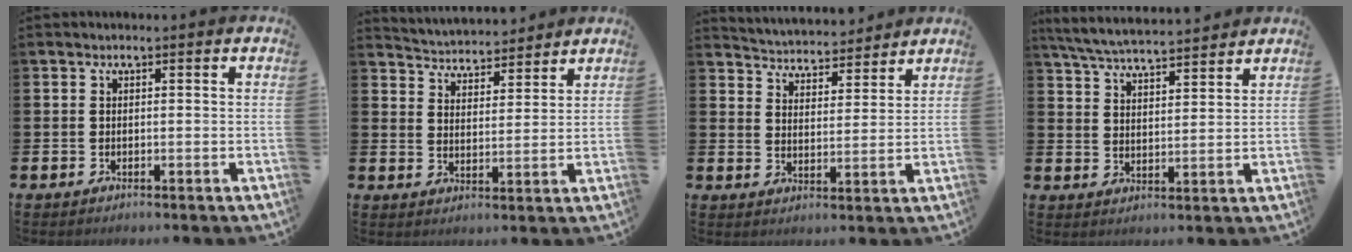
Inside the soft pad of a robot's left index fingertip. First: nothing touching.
{"total": 4.6, "force": [4.5, 0.9, -0.3], "torque": [-0.006, -0.036, 0.076]}
{"total": 4.7, "force": [4.6, 1.0, -0.2], "torque": [-0.009, -0.039, 0.078]}
{"total": 5.6, "force": [5.5, 0.2, 1.0], "torque": [-0.044, -0.032, 0.099]}